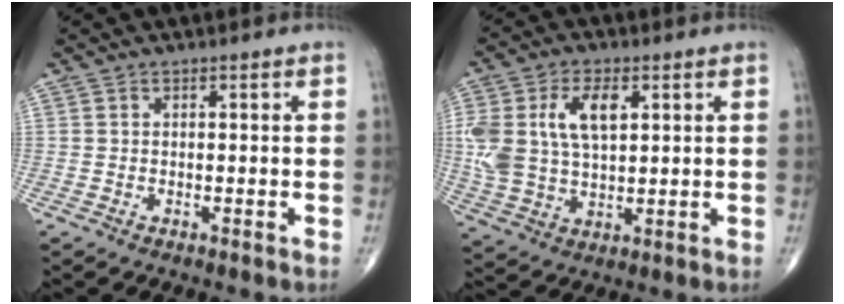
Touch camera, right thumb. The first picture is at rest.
{"total": 13.0, "force": [3.4, 7.3, 10.2], "torque": [-0.211, 0.004, 0.071]}